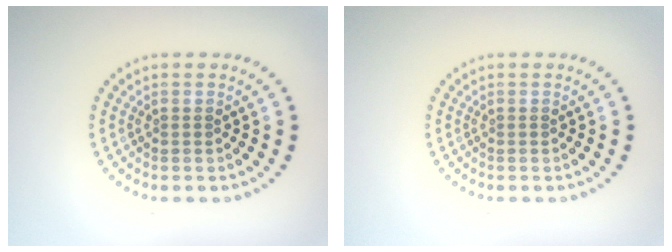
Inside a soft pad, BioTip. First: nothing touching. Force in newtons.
{"total": 0.0}